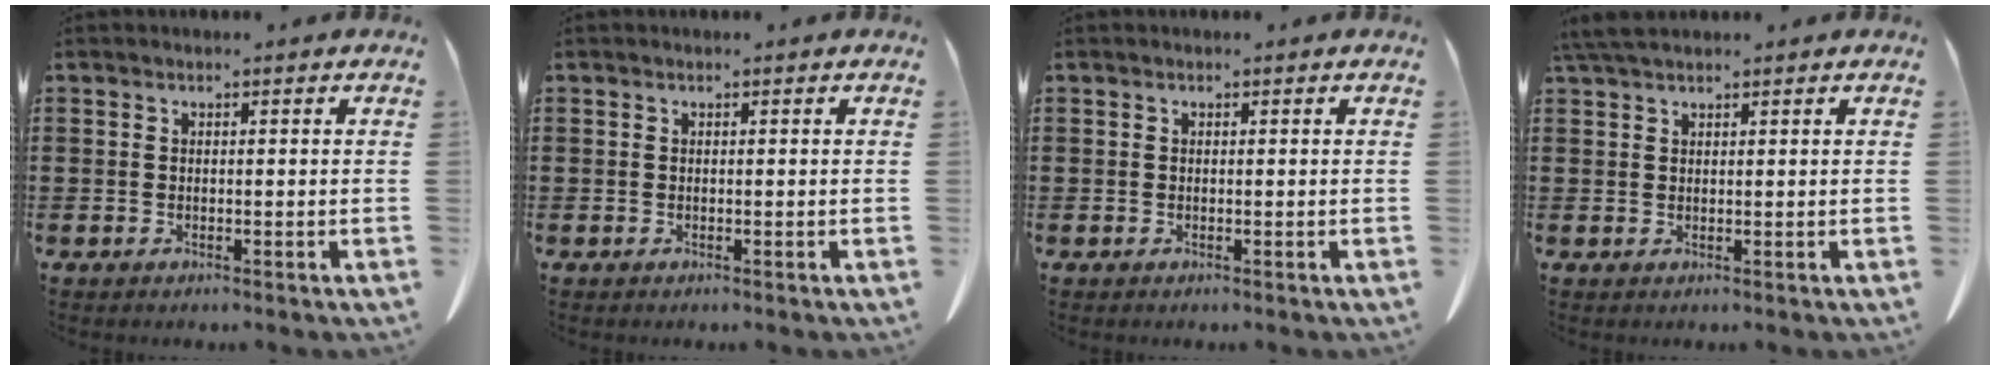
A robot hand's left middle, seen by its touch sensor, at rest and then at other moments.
{"total": 0.0}
{"total": 0.0}
{"total": 3.1, "force": [2.4, 0.7, 1.8], "torque": [-0.042, 0.003, 0.047]}